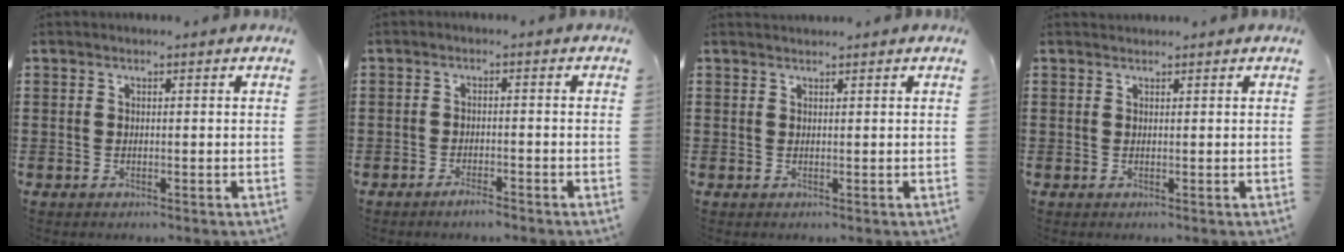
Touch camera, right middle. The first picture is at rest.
{"total": 1.8, "force": [-1.5, 0.2, 1.0], "torque": [-0.020, -0.004, -0.026]}
{"total": 0.8, "force": [0.8, 0.1, 0.0], "torque": [-0.001, -0.002, 0.016]}
{"total": 0.8, "force": [0.7, 0.2, -0.1], "torque": [0.001, 0.000, 0.014]}